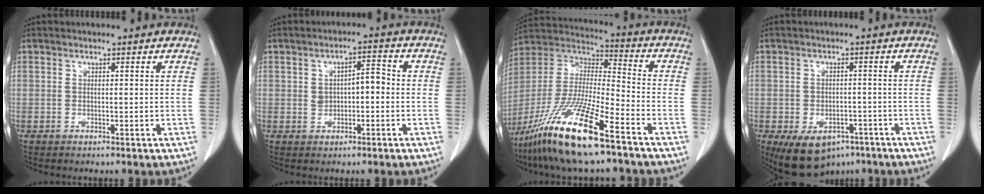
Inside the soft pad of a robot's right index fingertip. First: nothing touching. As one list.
[{"total": 4.4, "force": [0.0, 2.2, 3.8], "torque": [-0.063, 0.021, 0.003]}, {"total": 18.8, "force": [-12.1, 1.5, 14.3], "torque": [-0.322, -0.040, -0.230]}, {"total": 9.8, "force": [-6.3, 5.9, 4.7], "torque": [-0.075, 0.005, -0.087]}]